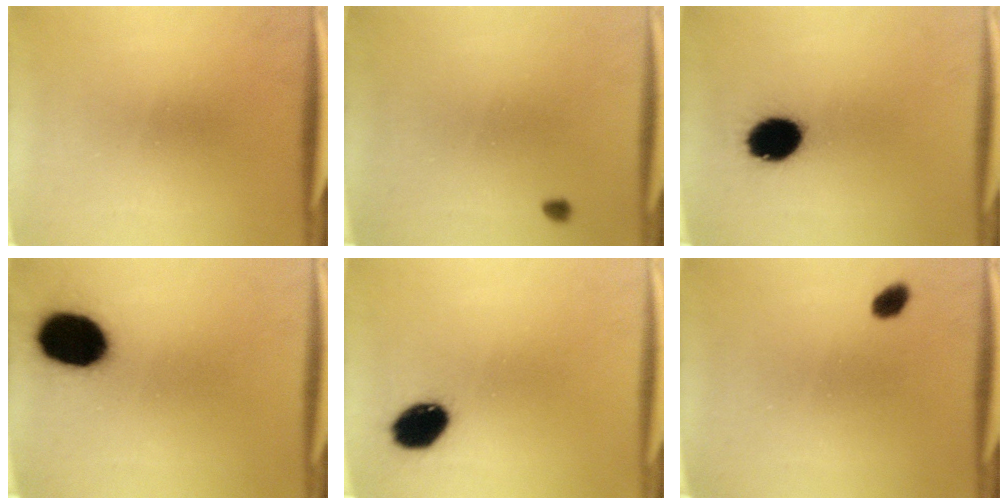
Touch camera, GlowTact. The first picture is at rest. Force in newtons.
{"total": 0.9}
{"total": 11.7}
{"total": 16.0}
{"total": 9.5}
{"total": 2.4}